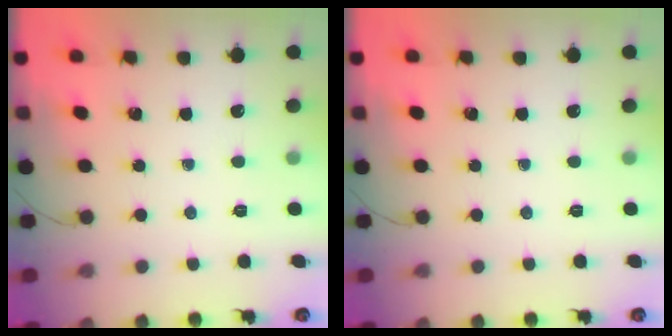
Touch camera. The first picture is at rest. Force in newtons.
{"total": 0.0}